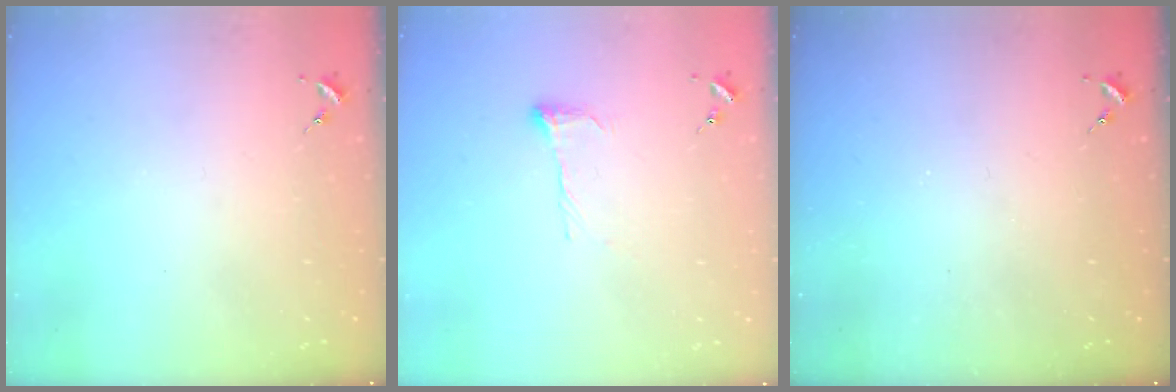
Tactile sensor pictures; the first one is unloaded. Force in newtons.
{"total": 8.7, "press": 8.7, "slide": 0.3}
{"total": 0.0}